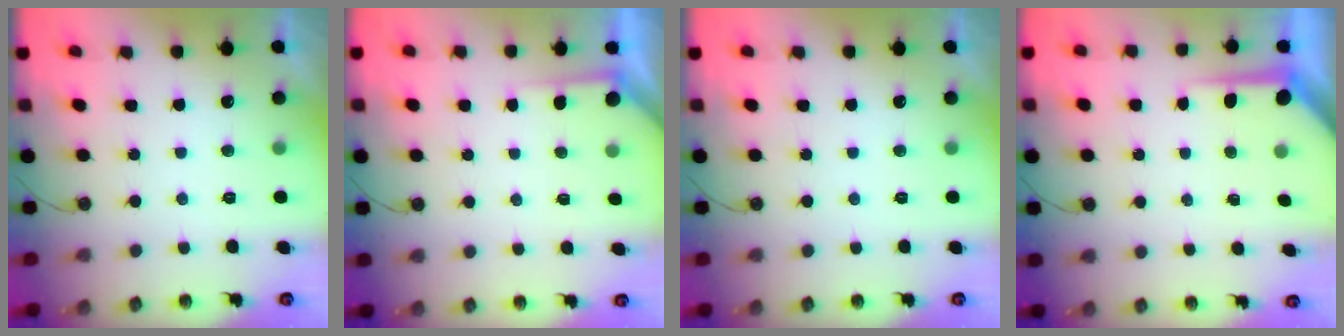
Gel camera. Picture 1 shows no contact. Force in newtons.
{"total": 2.5, "press": 2.4, "slide": 0.4}
{"total": 0.0}
{"total": 5.3, "press": 5.3, "slide": 0.3}